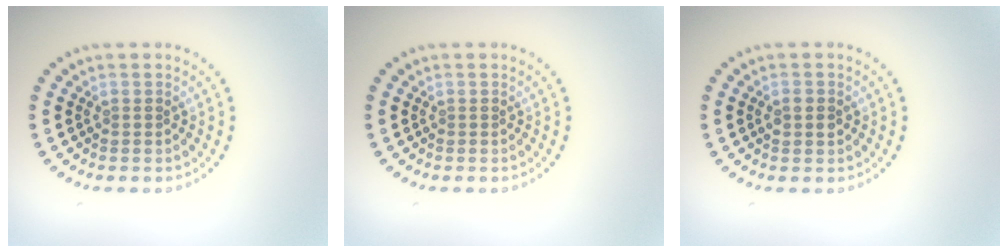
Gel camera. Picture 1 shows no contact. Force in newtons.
{"total": 0.0}
{"total": 1.7, "press": 1.7, "slide": 0.1}